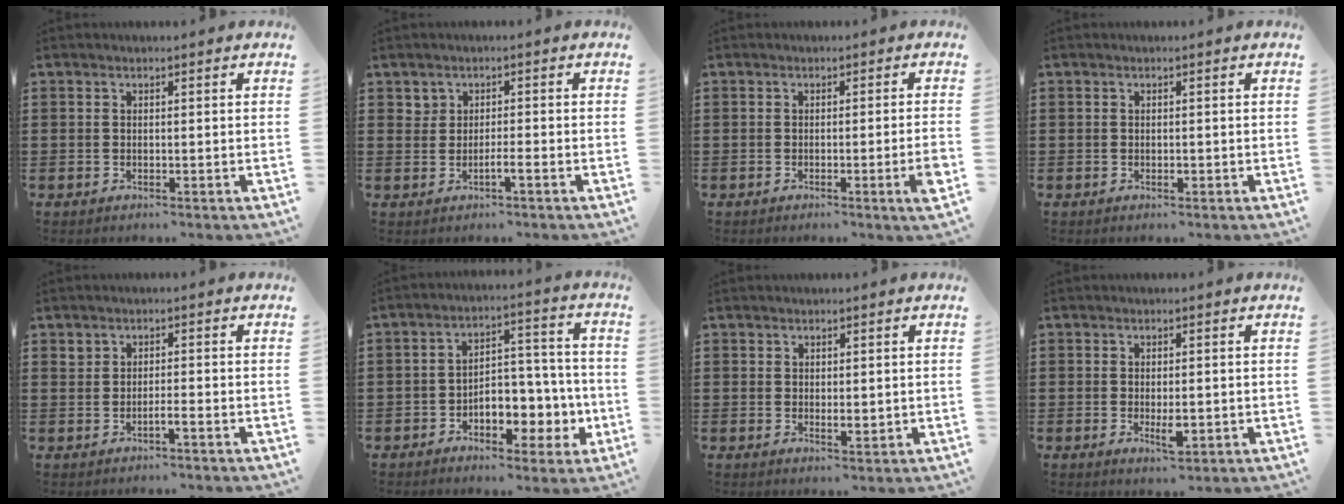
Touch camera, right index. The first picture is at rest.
{"total": 1.3, "force": [-0.5, 0.6, 1.0], "torque": [-0.022, -0.001, -0.009]}
{"total": 3.1, "force": [-1.0, -0.3, 2.9], "torque": [-0.046, -0.016, -0.015]}
{"total": 0.5, "force": [-0.2, 0.2, 0.4], "torque": [-0.009, -0.002, -0.003]}
{"total": 1.3, "force": [-0.7, 0.3, 1.0], "torque": [-0.021, -0.002, -0.013]}
{"total": 6.7, "force": [-2.7, 4.5, 4.1], "torque": [-0.059, 0.012, -0.051]}
{"total": 1.5, "force": [0.4, 0.6, 1.3], "torque": [-0.025, -0.001, 0.009]}
{"total": 2.9, "force": [-0.5, 1.0, 2.6], "torque": [-0.053, -0.004, -0.010]}